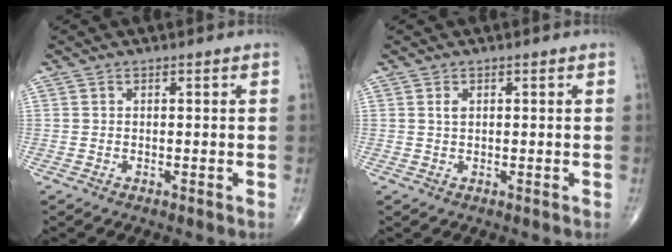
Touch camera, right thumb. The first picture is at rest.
{"total": 1.0, "force": [0.4, 0.6, 0.7], "torque": [-0.014, 0.002, 0.009]}